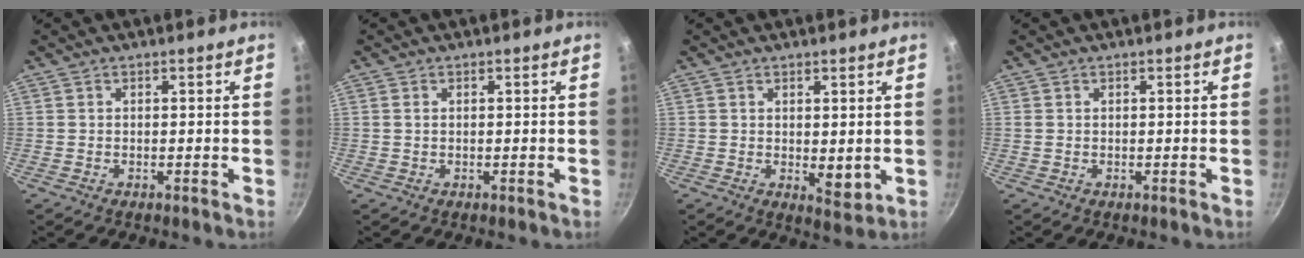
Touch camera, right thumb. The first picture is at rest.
{"total": 0.6, "force": [0.1, 0.4, 0.5], "torque": [-0.008, 0.001, 0.001]}
{"total": 4.0, "force": [0.6, 2.0, 3.4], "torque": [-0.045, -0.018, 0.012]}
{"total": 0.0}